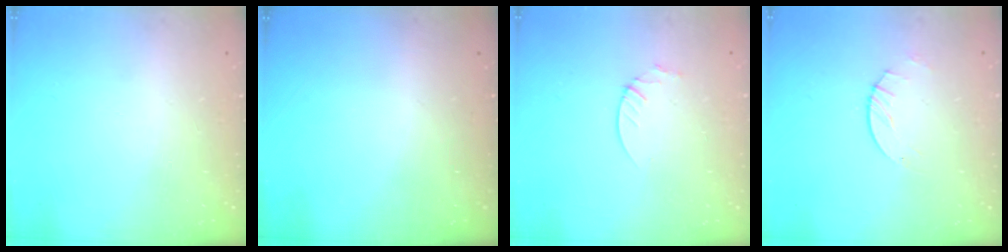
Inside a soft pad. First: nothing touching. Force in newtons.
{"total": 0.0}
{"total": 2.1, "press": 2.1, "slide": 0.2}
{"total": 2.8, "press": 2.8, "slide": 0.4}